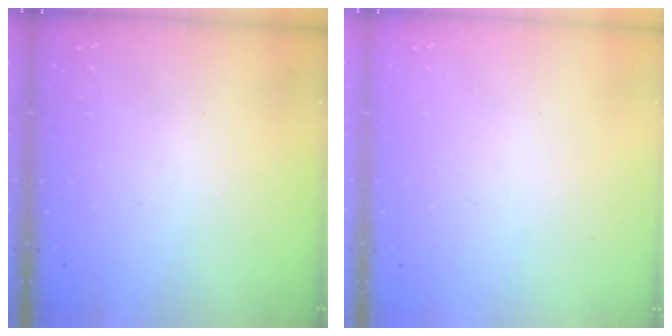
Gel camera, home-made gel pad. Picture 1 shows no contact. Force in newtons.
{"total": 0.0}